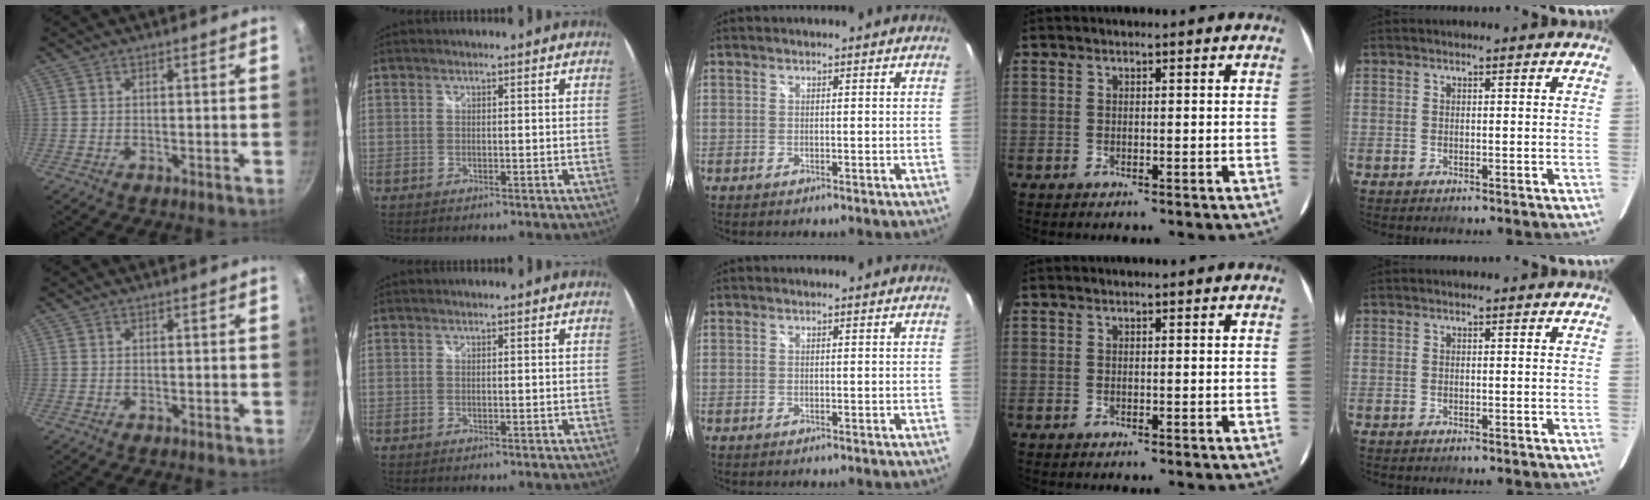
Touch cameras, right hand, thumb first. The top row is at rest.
{}